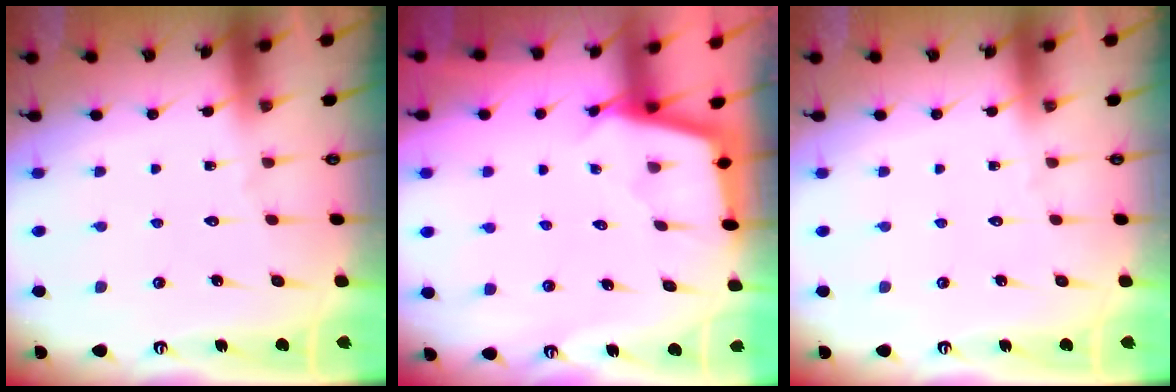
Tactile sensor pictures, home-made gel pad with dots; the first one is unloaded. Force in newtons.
{"total": 2.3, "press": 2.3, "slide": 0.2}
{"total": 0.0}